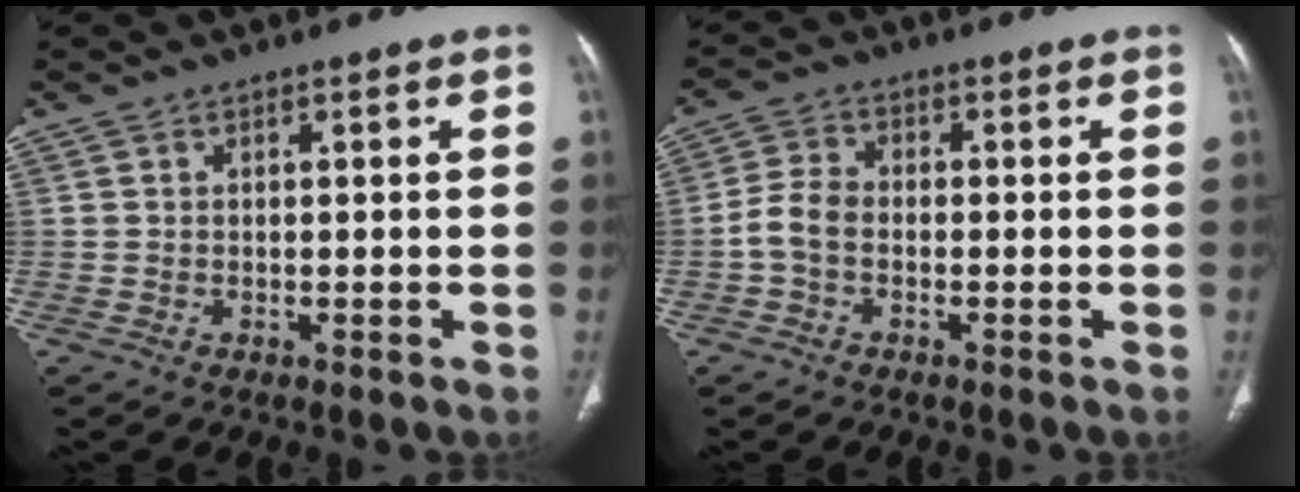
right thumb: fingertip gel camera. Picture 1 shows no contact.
{"total": 4.7, "force": [-1.3, 3.1, 3.2], "torque": [-0.065, 0.016, -0.035]}